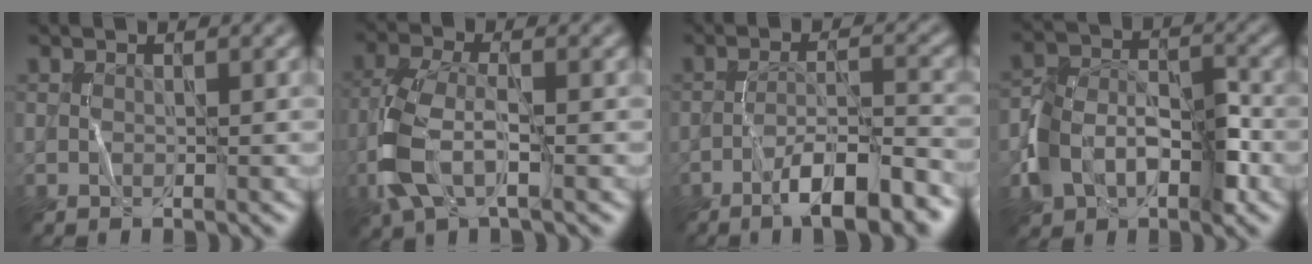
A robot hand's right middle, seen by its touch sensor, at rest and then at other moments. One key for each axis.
{"total": 5.5, "fx": -2.2, "fy": 2.5, "fz": 4.4, "tx": -0.109, "ty": 0.002, "tz": -0.049}
{"total": 7.1, "fx": -4.8, "fy": 1.1, "fz": 5.2, "tx": -0.075, "ty": 0.015, "tz": -0.078}
{"total": 5.9, "fx": -2.5, "fy": 4.1, "fz": 3.5, "tx": -0.057, "ty": 0.007, "tz": -0.049}